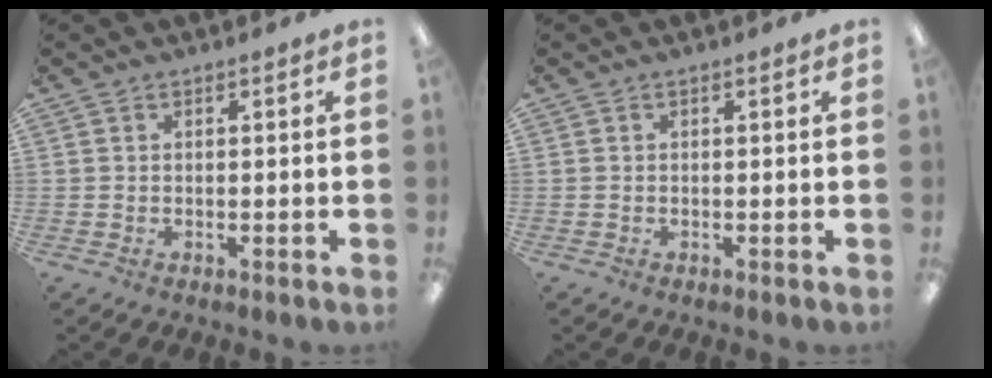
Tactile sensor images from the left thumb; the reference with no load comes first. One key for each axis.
{"total": 0.0}